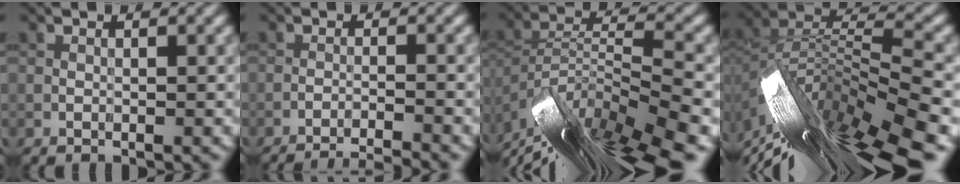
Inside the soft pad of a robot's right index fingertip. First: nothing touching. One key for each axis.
{"total": 7.2, "fx": -6.7, "fy": 1.1, "fz": 2.3, "tx": -0.021, "ty": 0.005, "tz": -0.093}
{"total": 13.7, "fx": -10.3, "fy": 3.3, "fz": 8.4, "tx": -0.155, "ty": 0.012, "tz": -0.171}
{"total": 16.1, "fx": -8.7, "fy": 4.6, "fz": 12.7, "tx": -0.232, "ty": 0.025, "tz": -0.142}